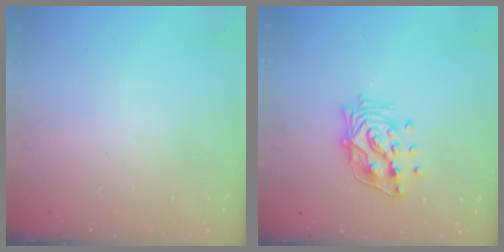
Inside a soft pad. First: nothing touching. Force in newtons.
{"total": 14.1, "press": 14.0, "slide": 1.8}